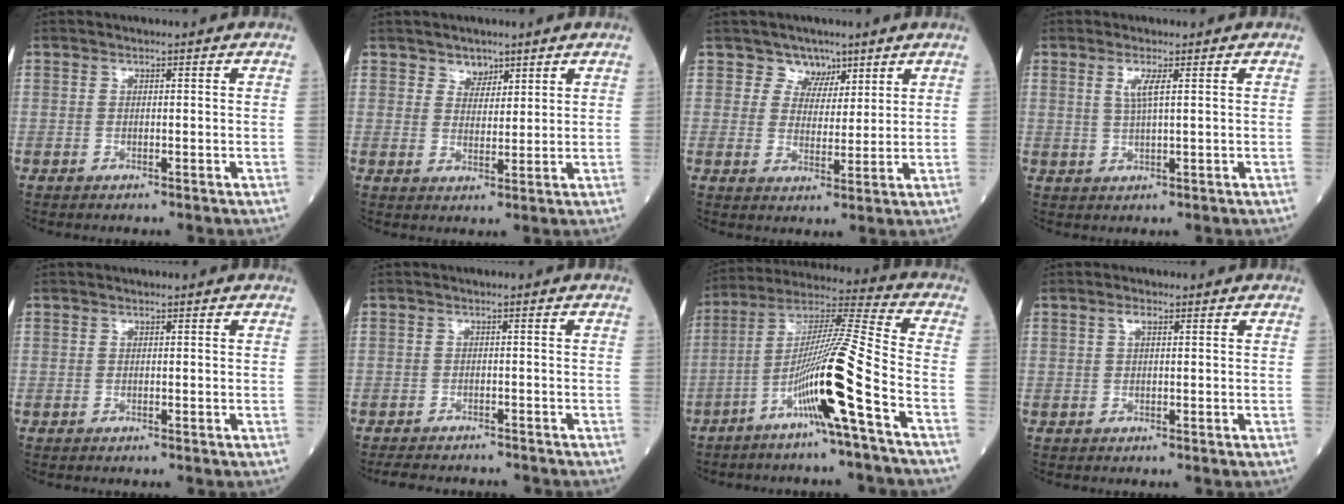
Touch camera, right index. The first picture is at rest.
{"total": 2.9, "force": [2.2, 1.9, 0.7], "torque": [-0.007, -0.002, 0.036]}
{"total": 4.2, "force": [2.9, 3.1, 0.2], "torque": [0.003, 0.000, 0.046]}
{"total": 2.7, "force": [1.0, 0.0, 2.5], "torque": [-0.056, -0.003, 0.020]}
{"total": 0.0}
{"total": 6.9, "force": [-6.3, 2.3, 1.8], "torque": [-0.025, -0.004, -0.086]}
{"total": 13.9, "force": [-5.9, -1.9, 12.5], "torque": [-0.235, -0.001, -0.114]}
{"total": 1.2, "force": [0.5, 0.4, 1.0], "torque": [-0.022, 0.007, 0.009]}